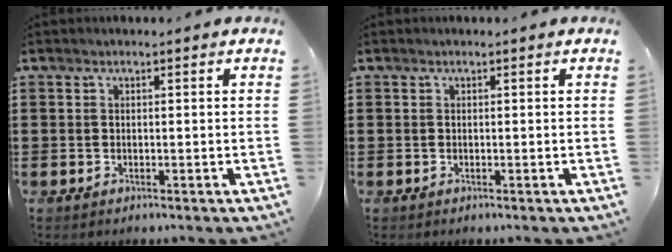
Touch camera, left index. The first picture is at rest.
{"total": 0.0}